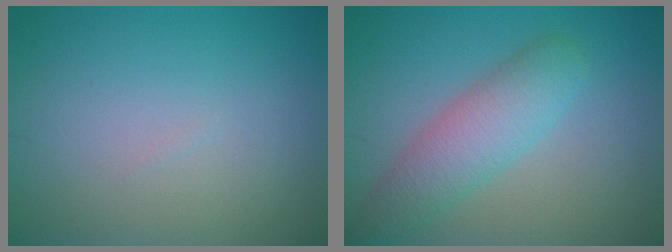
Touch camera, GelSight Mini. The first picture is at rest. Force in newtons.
{"total": 4.8, "press": 4.8, "slide": 0.2}